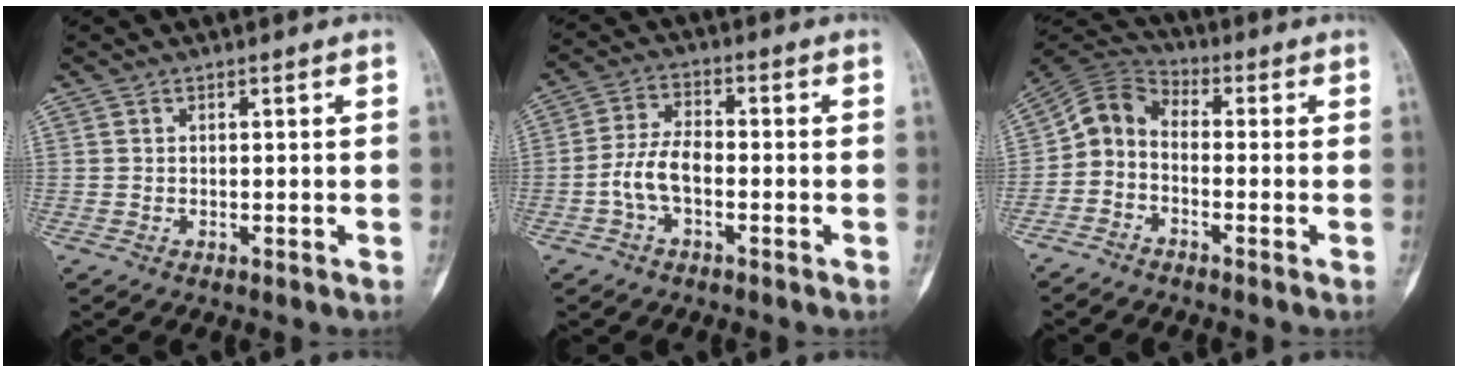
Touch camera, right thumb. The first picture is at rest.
{"total": 6.5, "force": [-1.9, 3.2, 5.3], "torque": [-0.106, 0.025, -0.043]}
{"total": 6.7, "force": [-2.0, 4.6, 4.5], "torque": [-0.074, 0.035, -0.062]}